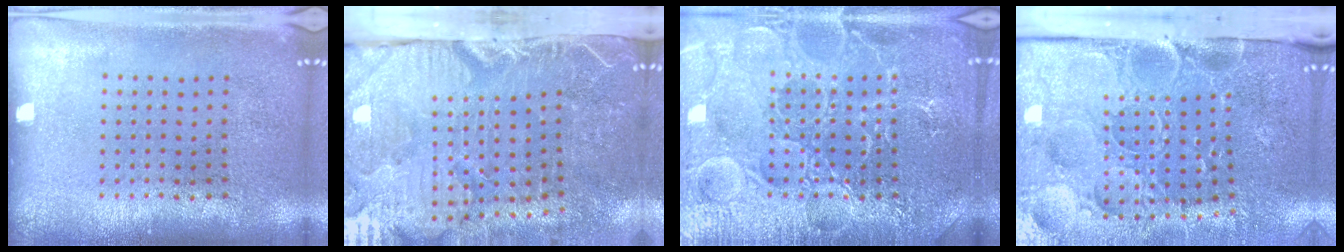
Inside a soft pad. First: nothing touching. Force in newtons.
{"total": 5.4, "press": 4.4, "slide": 3.0}
{"total": 5.0, "press": 5.0, "slide": 0.7}
{"total": 5.2, "press": 4.1, "slide": 3.2}